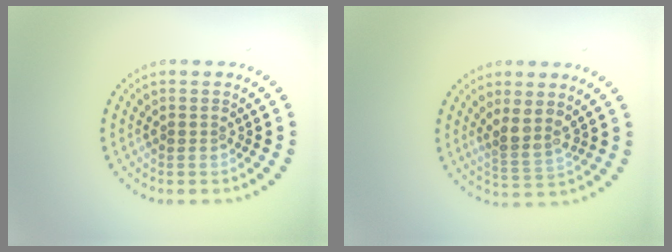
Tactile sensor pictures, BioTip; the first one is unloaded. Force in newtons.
{"total": 2.5, "press": 2.0, "slide": 1.5}